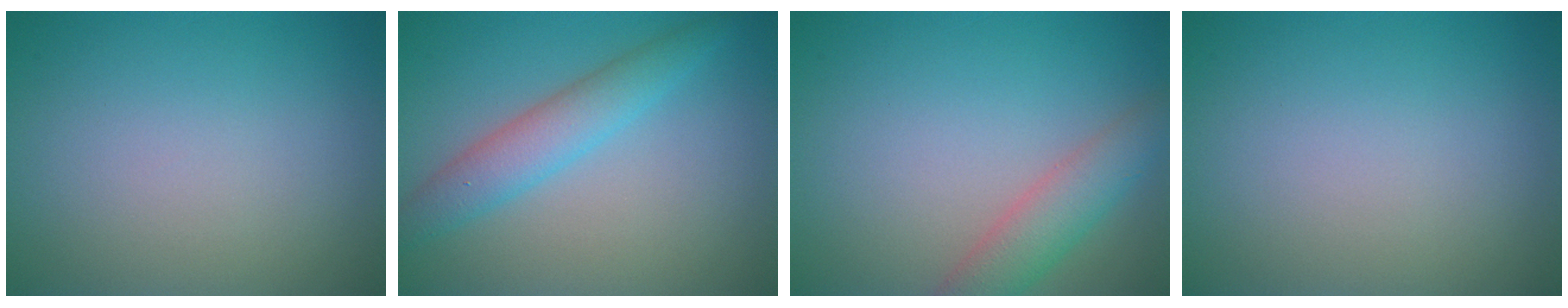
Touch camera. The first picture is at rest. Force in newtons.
{"total": 3.6, "press": 3.6, "slide": 0.1}
{"total": 3.6, "press": 3.6, "slide": 0.1}
{"total": 0.0}